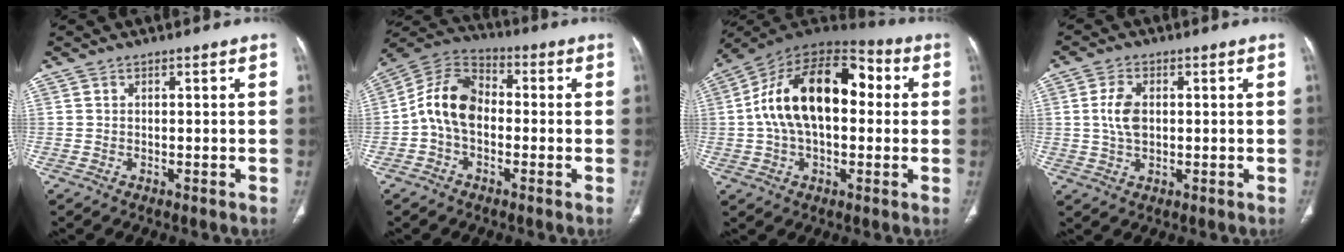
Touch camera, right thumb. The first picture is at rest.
{"total": 11.0, "force": [-1.2, 7.5, 7.9], "torque": [-0.136, 0.034, -0.037]}
{"total": 21.0, "force": [2.1, 12.2, 17.0], "torque": [-0.280, 0.042, 0.026]}
{"total": 7.5, "force": [0.8, 4.8, 5.7], "torque": [-0.108, 0.001, 0.016]}